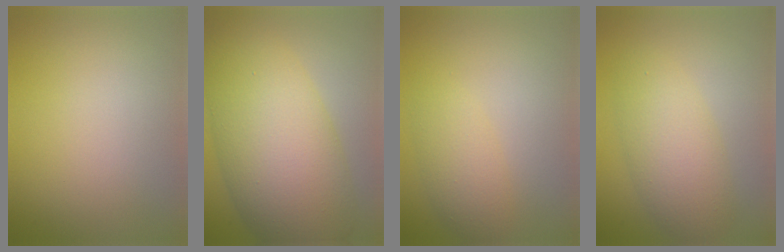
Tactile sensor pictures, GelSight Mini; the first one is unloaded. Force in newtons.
{"total": 11.2, "press": 11.2, "slide": 0.3}
{"total": 2.4, "press": 2.4, "slide": 0.1}
{"total": 4.5, "press": 4.5, "slide": 0.2}